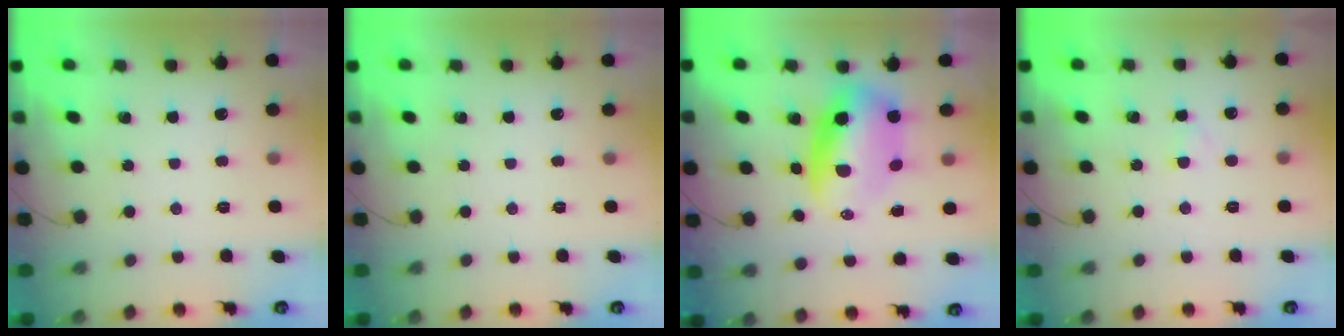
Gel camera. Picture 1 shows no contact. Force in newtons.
{"total": 0.0}
{"total": 10.6, "press": 10.2, "slide": 3.0}
{"total": 1.5, "press": 1.2, "slide": 0.8}